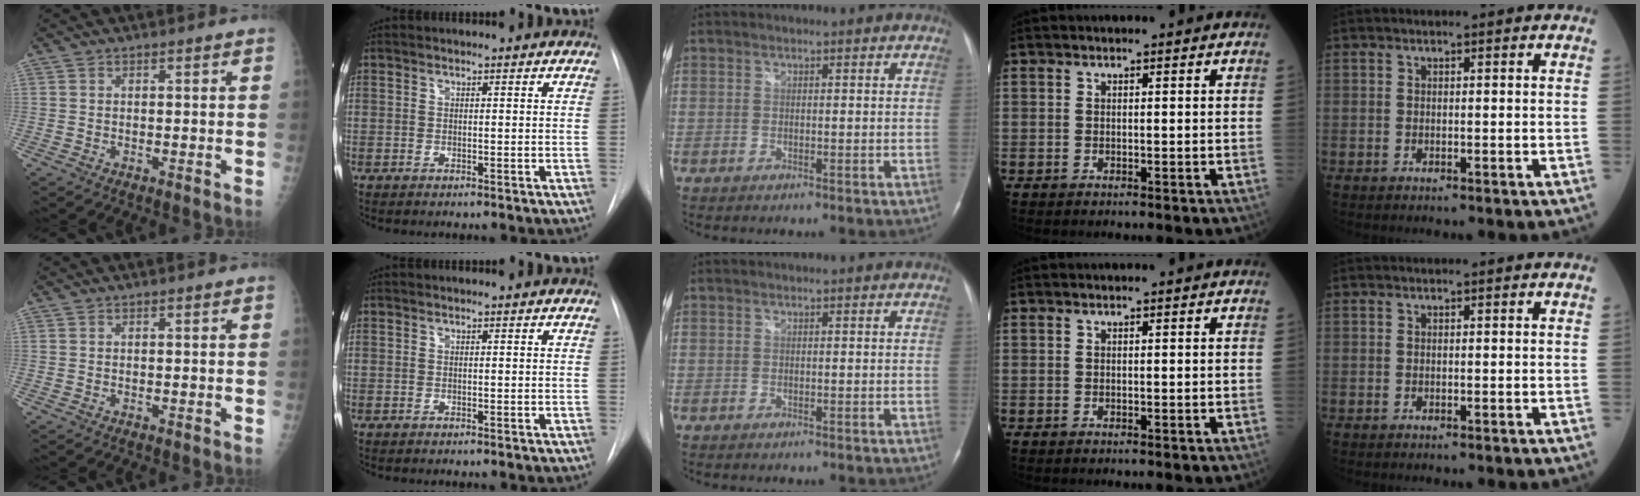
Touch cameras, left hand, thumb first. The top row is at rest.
{}